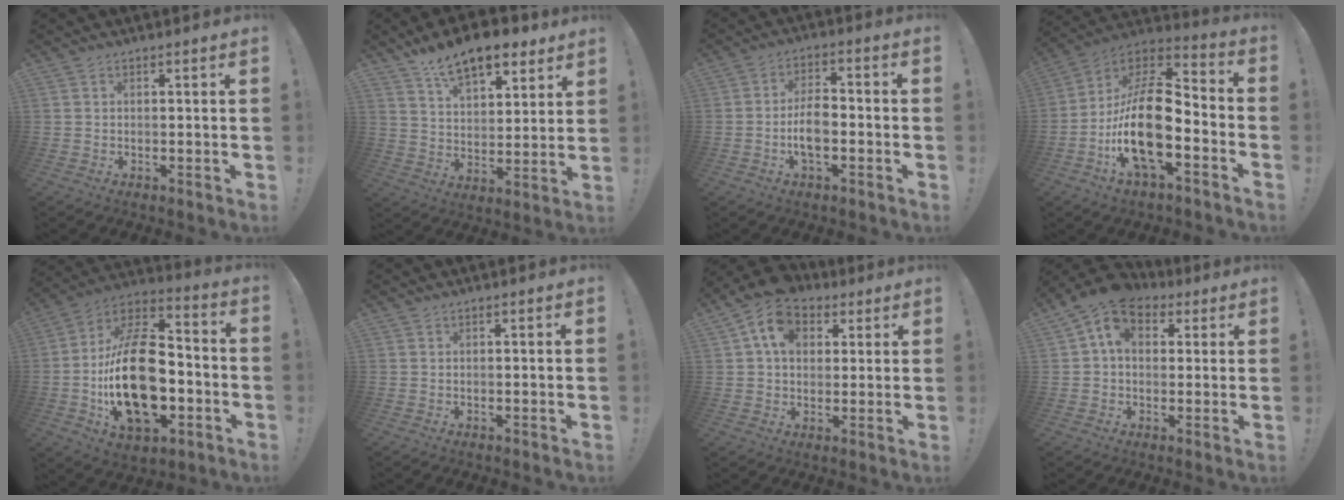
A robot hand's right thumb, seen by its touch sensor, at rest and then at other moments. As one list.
[{"total": 14.0, "force": [10.0, 6.4, 7.5], "torque": [-0.115, -0.064, 0.178]}, {"total": 7.9, "force": [-2.1, 3.8, 6.5], "torque": [-0.119, 0.004, -0.039]}, {"total": 19.9, "force": [-5.6, 9.3, 16.7], "torque": [-0.326, 0.024, -0.092]}, {"total": 27.4, "force": [-4.7, 15.9, 21.9], "torque": [-0.407, 0.034, -0.069]}, {"total": 0.0}, {"total": 12.9, "force": [5.1, 9.7, 6.8], "torque": [-0.104, -0.013, 0.097]}, {"total": 10.2, "force": [3.9, 7.4, 5.8], "torque": [-0.103, -0.004, 0.078]}]